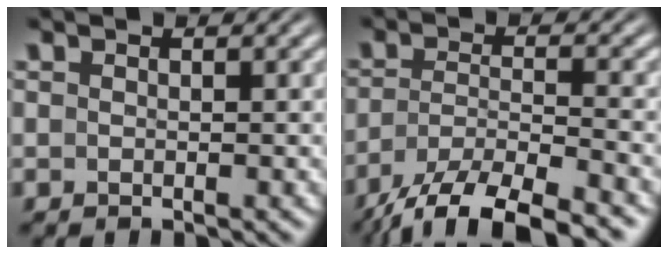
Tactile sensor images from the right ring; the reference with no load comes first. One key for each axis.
{"total": 8.4, "fx": -5.8, "fy": 3.3, "fz": 5.1, "tx": -0.094, "ty": -0.029, "tz": -0.074}